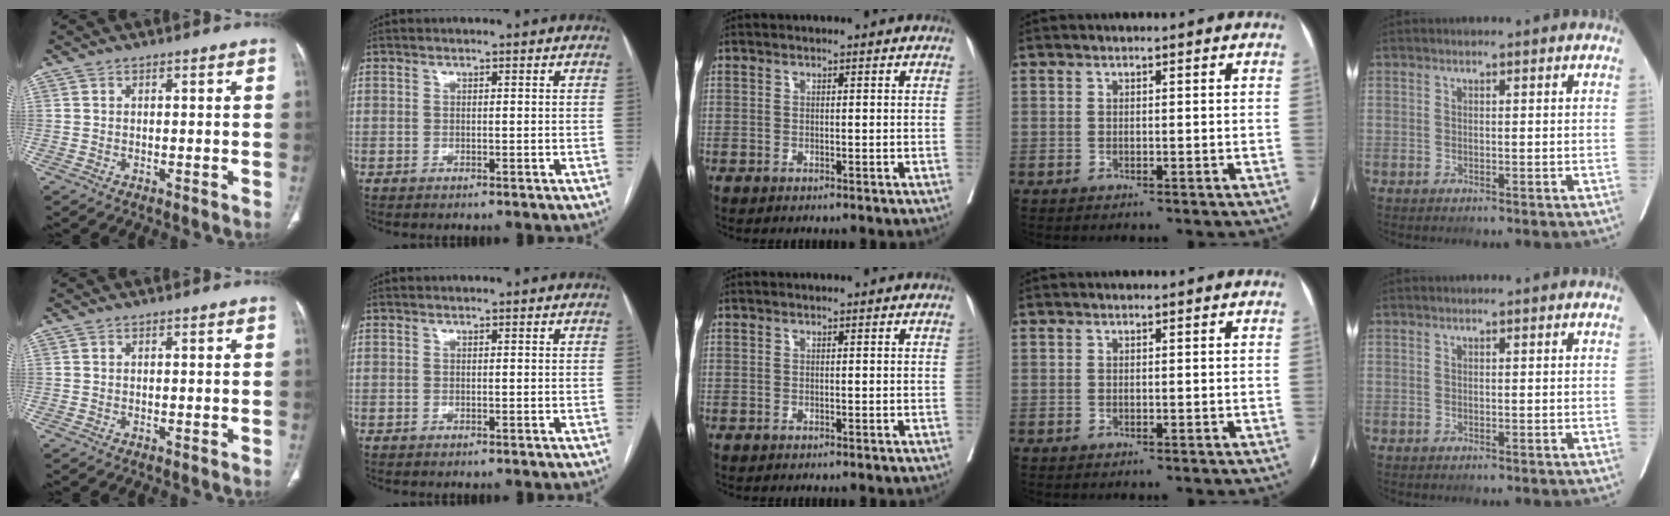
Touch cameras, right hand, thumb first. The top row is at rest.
{}